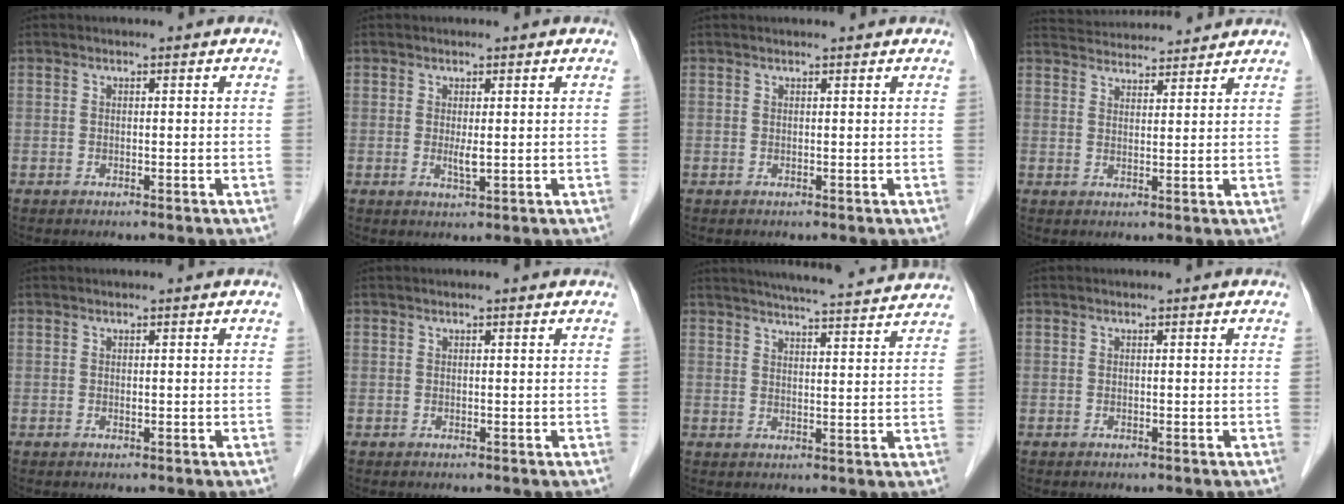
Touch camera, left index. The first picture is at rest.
{"total": 1.6, "force": [0.1, 0.2, 1.6], "torque": [-0.035, -0.007, 0.005]}
{"total": 1.6, "force": [1.5, 0.0, 0.6], "torque": [-0.008, 0.011, 0.021]}
{"total": 10.0, "force": [9.8, 1.1, 2.0], "torque": [-0.035, 0.028, 0.141]}
{"total": 0.0}
{"total": 0.5, "force": [0.4, -0.1, 0.3], "torque": [-0.011, 0.004, 0.010]}
{"total": 15.5, "force": [14.5, 0.4, 5.5], "torque": [-0.087, 0.003, 0.184]}
{"total": 0.0}